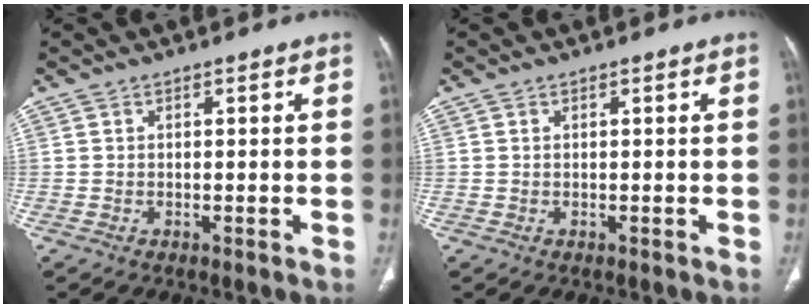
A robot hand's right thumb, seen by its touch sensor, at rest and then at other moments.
{"total": 0.0}